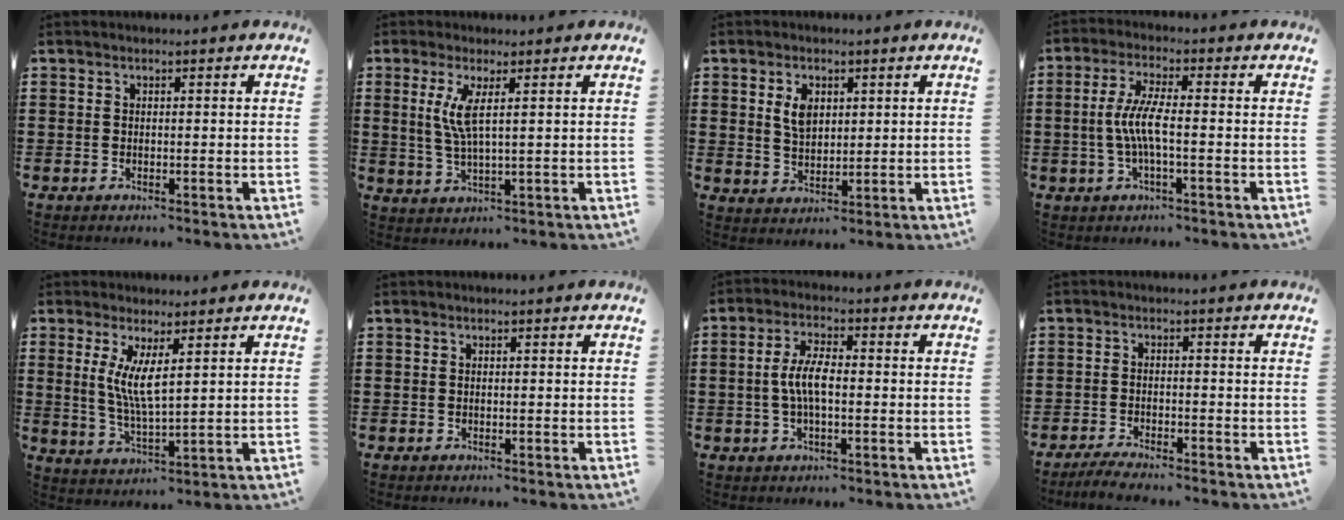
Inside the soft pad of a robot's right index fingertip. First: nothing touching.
{"total": 4.8, "force": [1.4, 0.7, 4.5], "torque": [-0.100, -0.005, 0.019]}
{"total": 4.2, "force": [1.3, 2.7, 3.0], "torque": [-0.060, 0.008, 0.021]}
{"total": 5.8, "force": [-1.0, 1.1, 5.6], "torque": [-0.128, -0.007, -0.029]}
{"total": 5.8, "force": [1.8, 1.2, 5.3], "torque": [-0.109, -0.002, 0.032]}
{"total": 0.0}
{"total": 5.7, "force": [-0.5, 2.2, 5.3], "torque": [-0.116, 0.000, -0.015]}
{"total": 2.7, "force": [-2.6, -0.1, 0.5], "torque": [-0.010, 0.002, -0.053]}